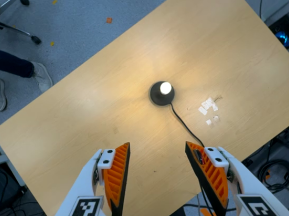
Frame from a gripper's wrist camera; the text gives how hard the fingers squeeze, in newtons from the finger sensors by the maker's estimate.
{"total": 0.0}